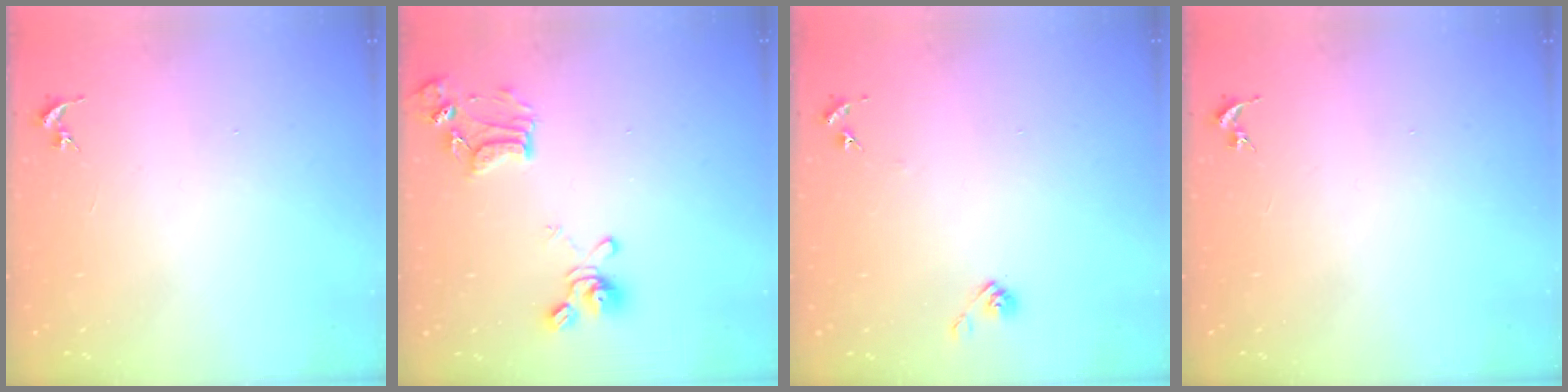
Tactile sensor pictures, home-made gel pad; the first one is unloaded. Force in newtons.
{"total": 14.6, "press": 14.6, "slide": 1.4}
{"total": 6.2, "press": 6.2, "slide": 0.5}
{"total": 0.0}